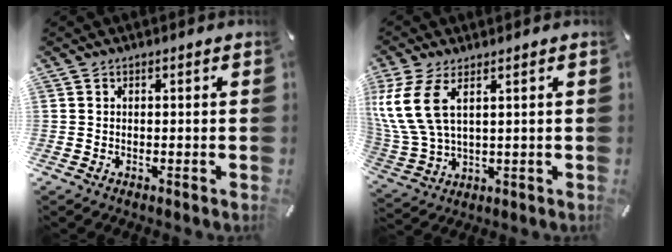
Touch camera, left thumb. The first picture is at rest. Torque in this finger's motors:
{"motor_torque": [2.07, 2.11, 1.48, -1.29, 0.34]}